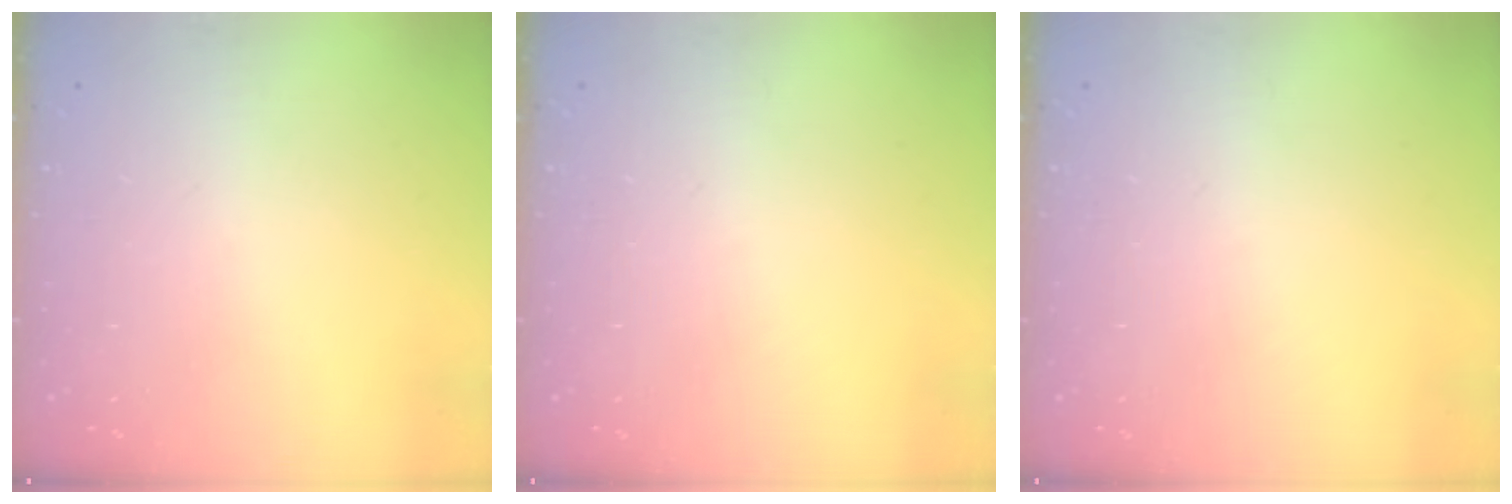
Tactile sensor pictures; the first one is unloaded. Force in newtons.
{"total": 0.0}
{"total": 0.0}